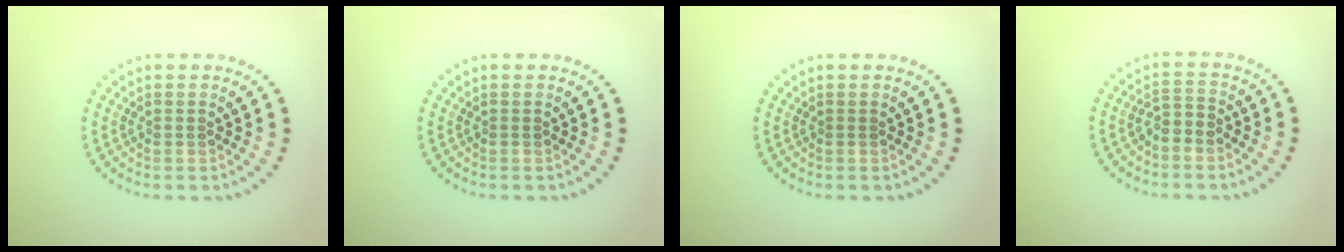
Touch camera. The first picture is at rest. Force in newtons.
{"total": 0.0}
{"total": 0.0}
{"total": 1.8, "press": 1.4, "slide": 1.2}